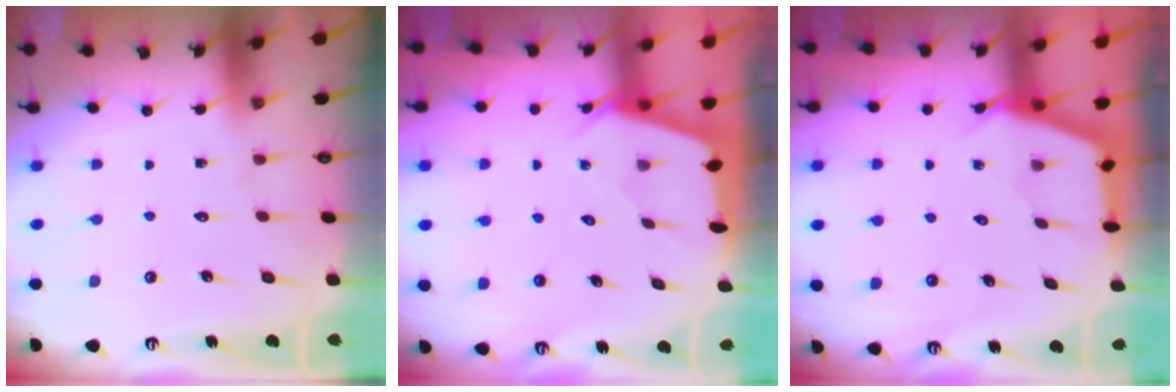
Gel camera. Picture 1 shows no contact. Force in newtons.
{"total": 2.4, "press": 2.4, "slide": 0.2}
{"total": 2.0, "press": 2.0, "slide": 0.2}